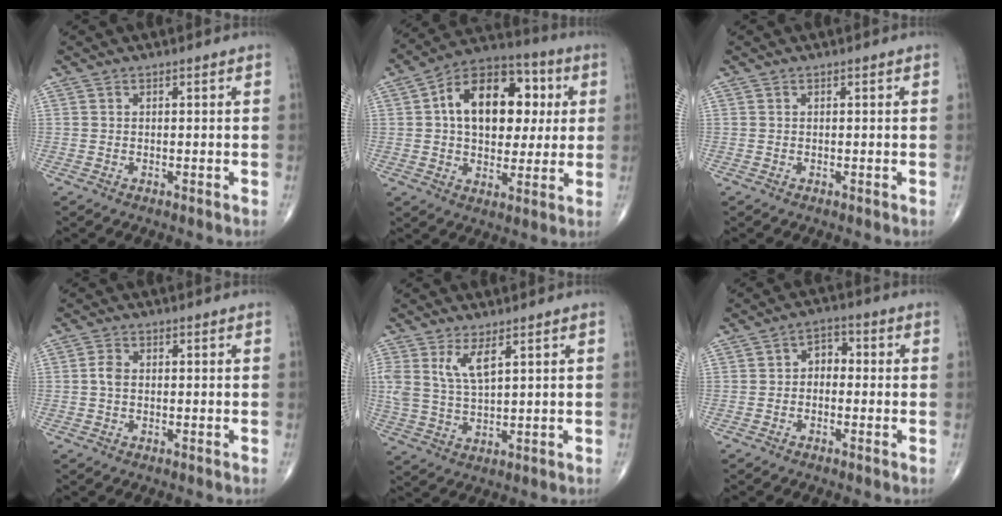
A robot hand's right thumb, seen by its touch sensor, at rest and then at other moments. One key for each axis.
{"total": 19.0, "fx": 3.7, "fy": 12.2, "fz": 14.1, "tx": -0.180, "ty": 0.017, "tz": 0.055}
{"total": 0.0}
{"total": 2.1, "fx": -0.1, "fy": 1.4, "fz": 1.6, "tx": -0.031, "ty": 0.003, "tz": -0.005}
{"total": 6.2, "fx": 3.1, "fy": 2.2, "fz": 4.9, "tx": -0.102, "ty": -0.015, "tz": 0.072}
{"total": 4.0, "fx": -0.4, "fy": 2.9, "fz": 2.6, "tx": -0.020, "ty": 0.018, "tz": -0.020}